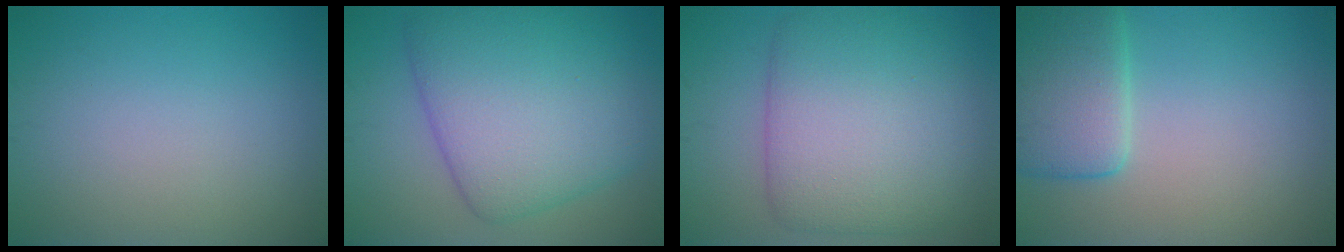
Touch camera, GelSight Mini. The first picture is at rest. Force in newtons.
{"total": 10.6, "press": 10.6, "slide": 0.2}
{"total": 9.8, "press": 9.8, "slide": 0.3}
{"total": 5.5, "press": 5.5, "slide": 0.4}